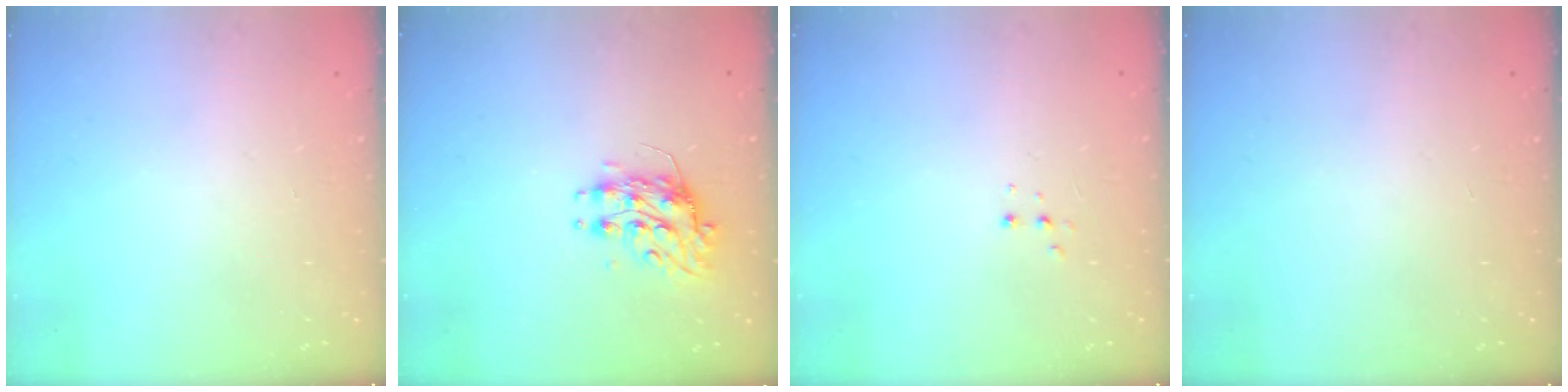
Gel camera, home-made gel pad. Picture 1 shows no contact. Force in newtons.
{"total": 8.3, "press": 8.2, "slide": 0.6}
{"total": 2.7, "press": 2.7, "slide": 0.5}
{"total": 0.0}